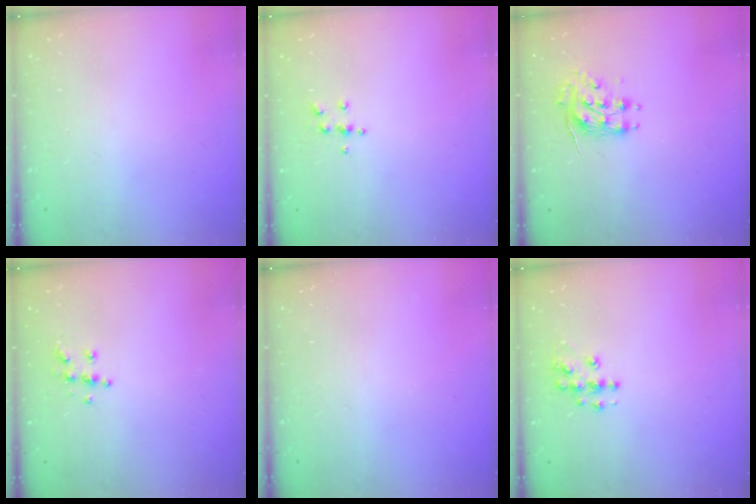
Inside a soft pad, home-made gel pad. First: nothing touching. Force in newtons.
{"total": 4.9, "press": 4.9, "slide": 0.7}
{"total": 8.6, "press": 8.6, "slide": 0.3}
{"total": 5.9, "press": 5.9, "slide": 0.2}
{"total": 0.0}
{"total": 7.9, "press": 7.9, "slide": 0.3}